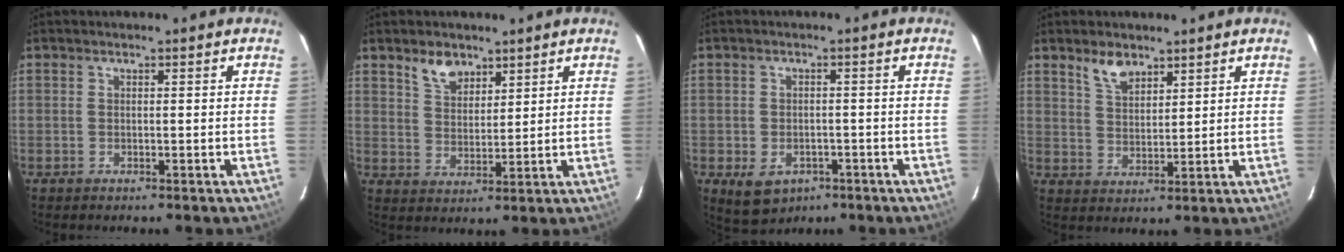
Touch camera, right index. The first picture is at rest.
{"total": 5.7, "force": [4.0, 3.2, 2.6], "torque": [-0.041, 0.007, 0.077]}
{"total": 7.1, "force": [-3.4, 5.2, 3.5], "torque": [-0.075, -0.009, -0.039]}
{"total": 5.2, "force": [3.8, 2.4, 2.7], "torque": [-0.045, 0.004, 0.074]}